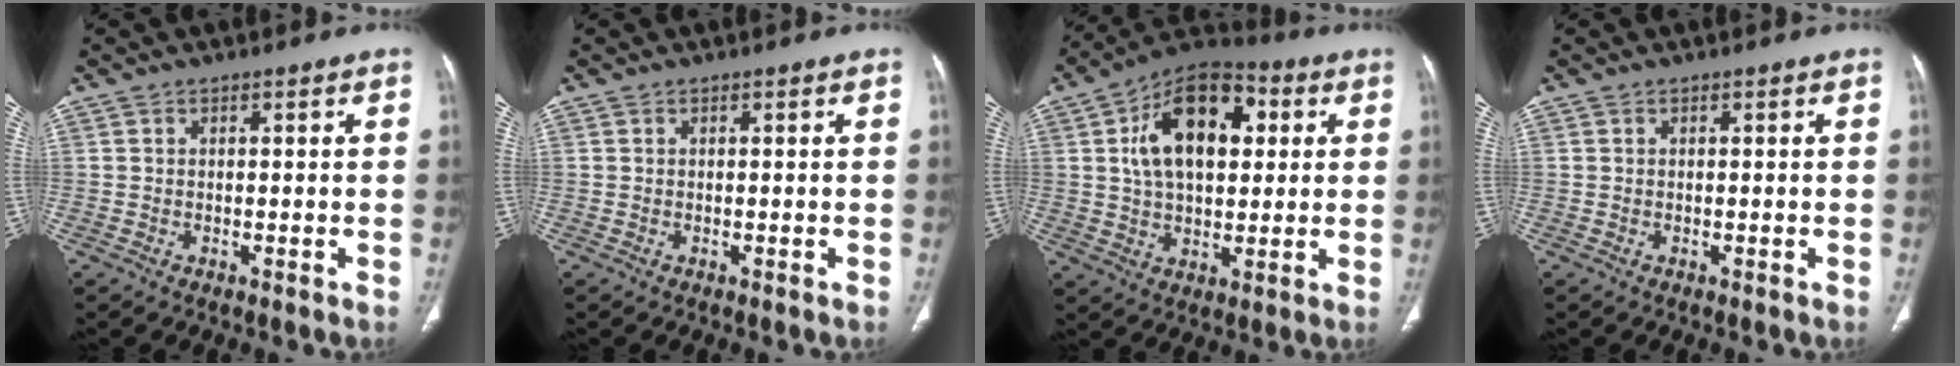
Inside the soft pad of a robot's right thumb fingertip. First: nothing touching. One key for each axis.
{"total": 0.0}
{"total": 17.6, "fx": 4.2, "fy": 10.5, "fz": 13.5, "tx": -0.195, "ty": 0.012, "tz": 0.065}
{"total": 0.0}